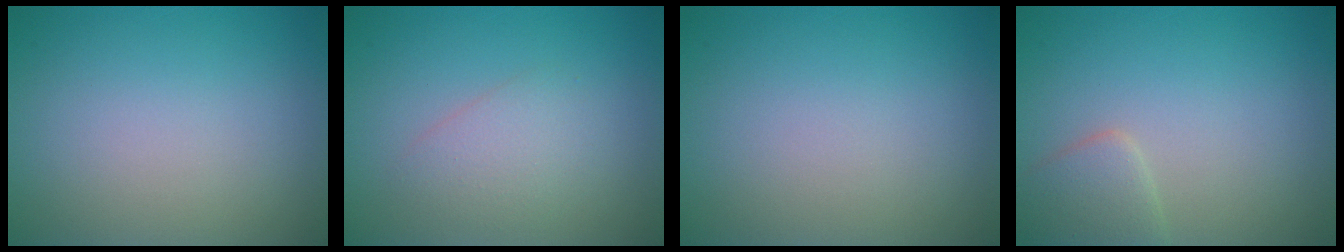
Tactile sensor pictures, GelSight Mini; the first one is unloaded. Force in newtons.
{"total": 2.2, "press": 2.2, "slide": 0.0}
{"total": 0.0}
{"total": 2.3, "press": 2.3, "slide": 0.1}